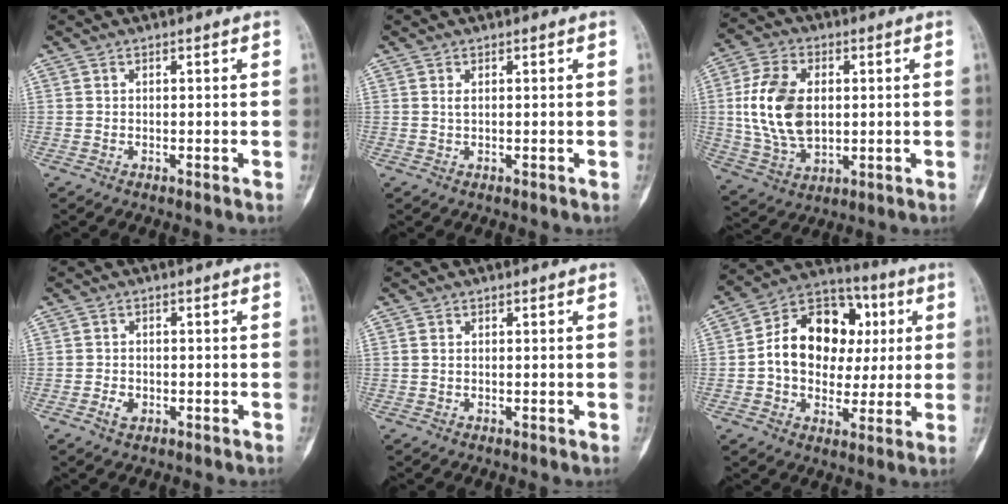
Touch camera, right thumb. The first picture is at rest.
{"total": 0.8, "force": [0.3, 0.3, 0.7], "torque": [-0.016, 0.002, 0.008]}
{"total": 15.1, "force": [1.3, 9.7, 11.5], "torque": [-0.212, -0.003, 0.032]}
{"total": 2.3, "force": [-1.0, 1.6, 1.4], "torque": [-0.023, 0.004, -0.015]}
{"total": 0.7, "force": [0.1, 0.4, 0.5], "torque": [-0.014, 0.003, 0.005]}
{"total": 18.4, "force": [2.0, 13.9, 11.9], "torque": [-0.146, 0.027, 0.029]}